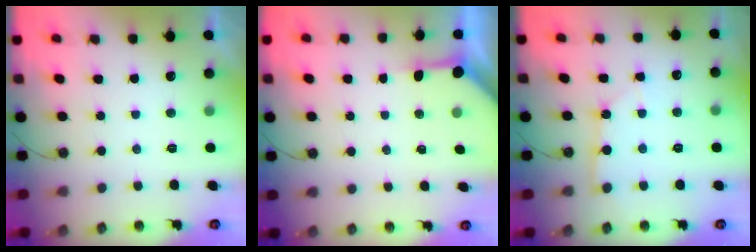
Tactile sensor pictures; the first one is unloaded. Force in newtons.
{"total": 3.5, "press": 3.5, "slide": 0.5}
{"total": 2.6, "press": 2.6, "slide": 0.2}